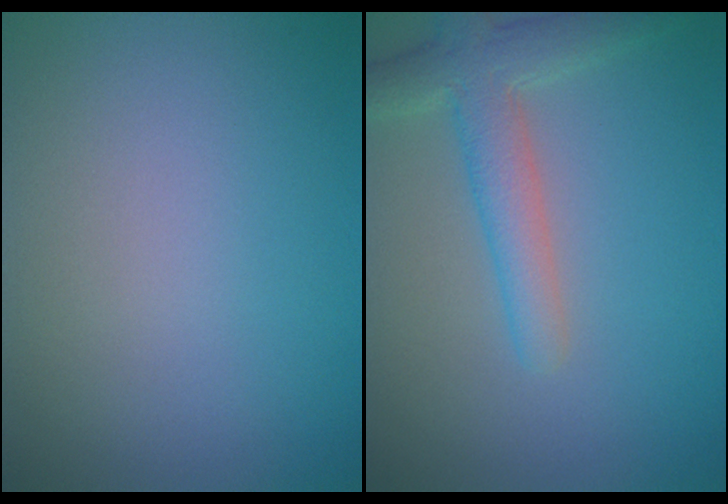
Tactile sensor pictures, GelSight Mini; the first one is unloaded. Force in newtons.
{"total": 4.0, "press": 4.0, "slide": 0.1}